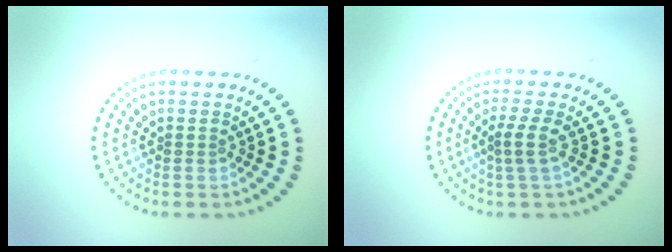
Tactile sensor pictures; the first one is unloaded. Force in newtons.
{"total": 1.8, "press": 1.2, "slide": 1.4}